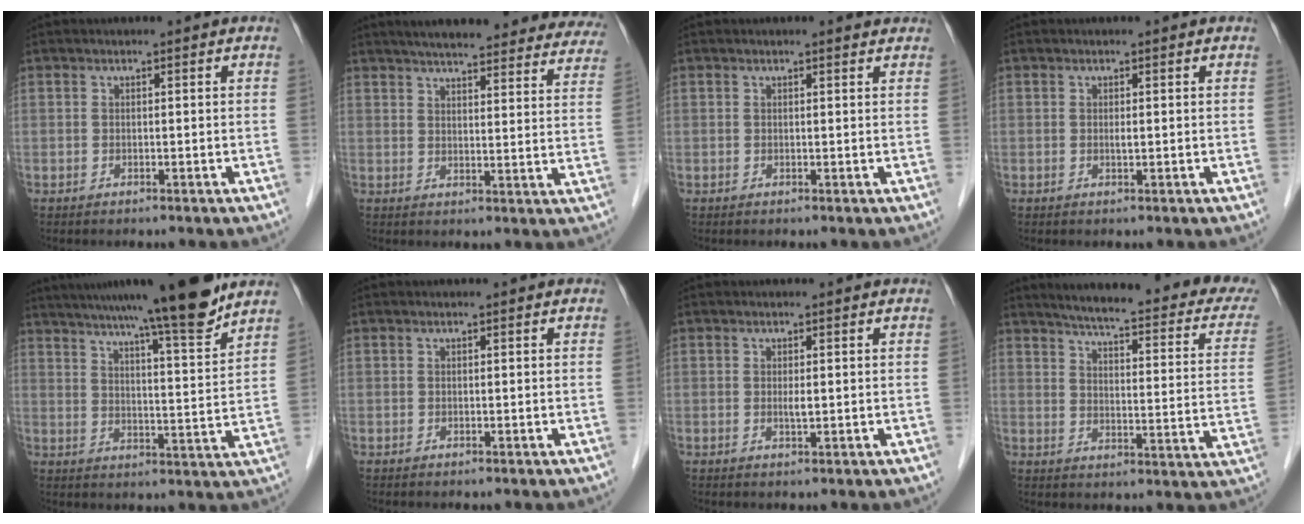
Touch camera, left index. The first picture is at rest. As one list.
[{"total": 27.5, "force": [24.8, 4.8, 11.0], "torque": [-0.153, -0.033, 0.287]}, {"total": 1.5, "force": [1.3, 0.3, 0.7], "torque": [-0.016, 0.007, 0.015]}, {"total": 0.7, "force": [0.0, 0.1, 0.7], "torque": [-0.015, -0.002, 0.003]}, {"total": 16.1, "force": [13.2, -0.6, 9.2], "torque": [-0.141, -0.001, 0.191]}, {"total": 0.0}, {"total": 1.2, "force": [0.0, 0.2, 1.2], "torque": [-0.025, -0.002, 0.003]}, {"total": 26.6, "force": [22.2, 4.1, 14.0], "torque": [-0.189, -0.034, 0.260]}]